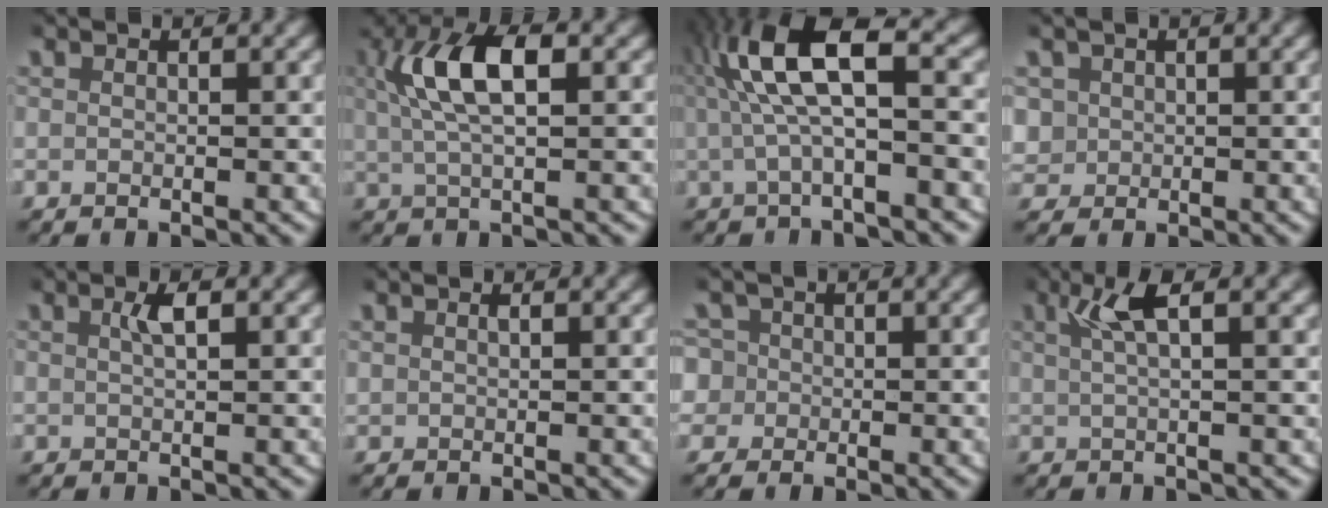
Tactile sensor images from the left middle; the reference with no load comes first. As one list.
[{"total": 5.8, "force": [1.1, 2.1, 5.3], "torque": [-0.109, 0.010, 0.017]}, {"total": 8.8, "force": [1.3, 3.7, 7.9], "torque": [-0.152, 0.018, 0.011]}, {"total": 4.0, "force": [0.5, 3.7, 1.3], "torque": [-0.050, -0.010, 0.016]}, {"total": 1.5, "force": [0.6, 0.2, 1.4], "torque": [-0.028, 0.004, 0.011]}, {"total": 0.5, "force": [0.4, 0.2, 0.3], "torque": [-0.008, 0.004, 0.009]}, {"total": 5.3, "force": [-0.1, 5.1, 1.6], "torque": [-0.048, -0.012, -0.006]}, {"total": 3.4, "force": [1.7, 0.4, 2.9], "torque": [-0.050, 0.015, 0.024]}]